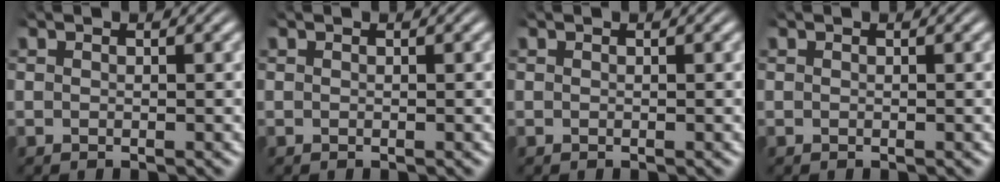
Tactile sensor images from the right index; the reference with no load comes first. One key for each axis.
{"total": 0.0}
{"total": 0.0}
{"total": 0.0}